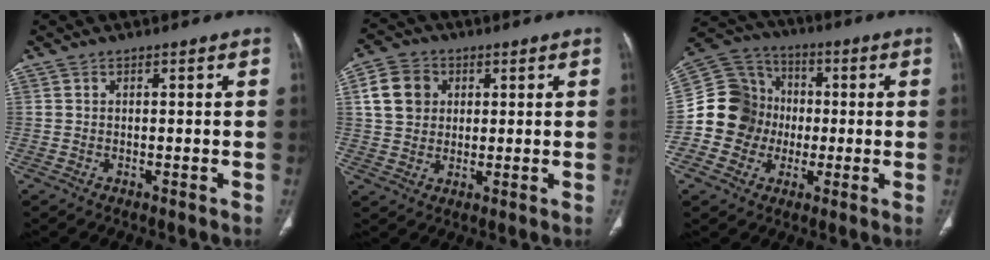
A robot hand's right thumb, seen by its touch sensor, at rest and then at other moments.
{"total": 8.4, "force": [2.3, 7.1, 4.1], "torque": [-0.051, 0.001, 0.039]}
{"total": 14.2, "force": [-1.5, 13.4, 4.4], "torque": [-0.053, 0.038, -0.030]}